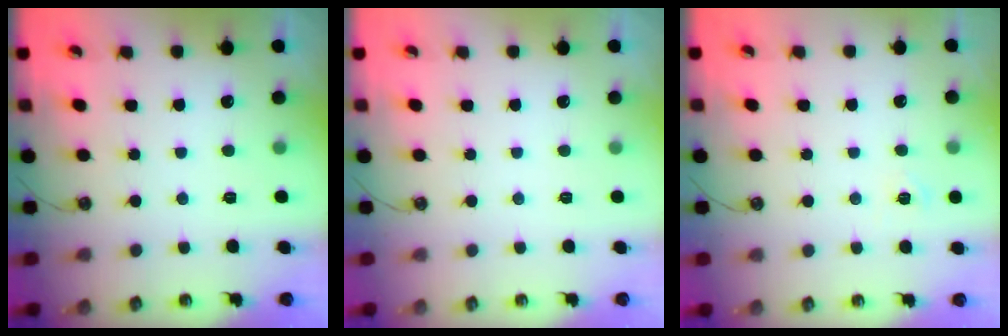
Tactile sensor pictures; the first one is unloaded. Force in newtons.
{"total": 0.0}
{"total": 4.1, "press": 4.1, "slide": 0.5}